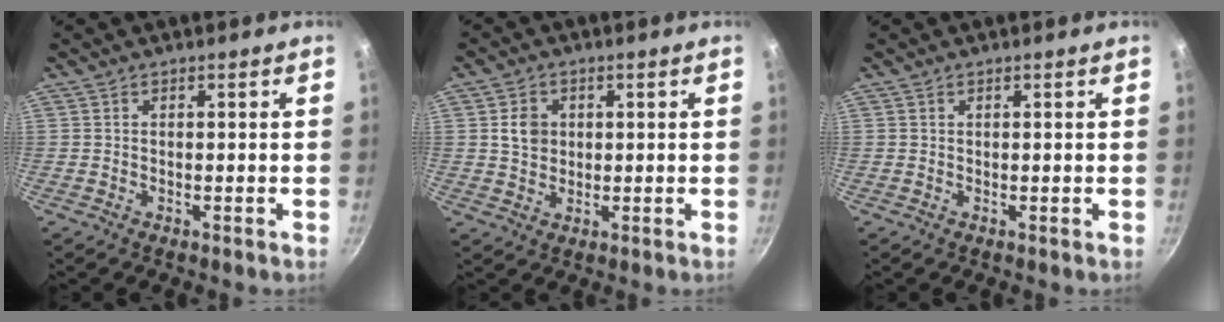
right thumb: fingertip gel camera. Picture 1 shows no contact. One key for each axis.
{"total": 4.7, "fx": 0.8, "fy": 4.0, "fz": 2.4, "tx": -0.025, "ty": 0.002, "tz": 0.014}
{"total": 0.0}